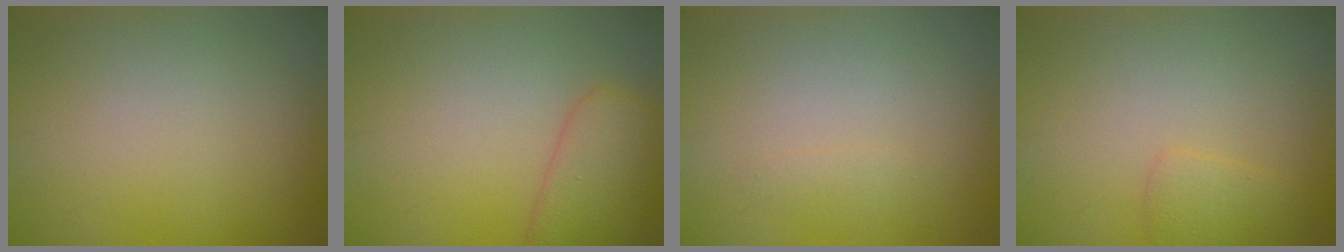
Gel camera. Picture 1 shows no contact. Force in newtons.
{"total": 4.2, "press": 4.2, "slide": 0.3}
{"total": 0.6, "press": 0.6, "slide": 0.0}
{"total": 1.5, "press": 1.5, "slide": 0.1}